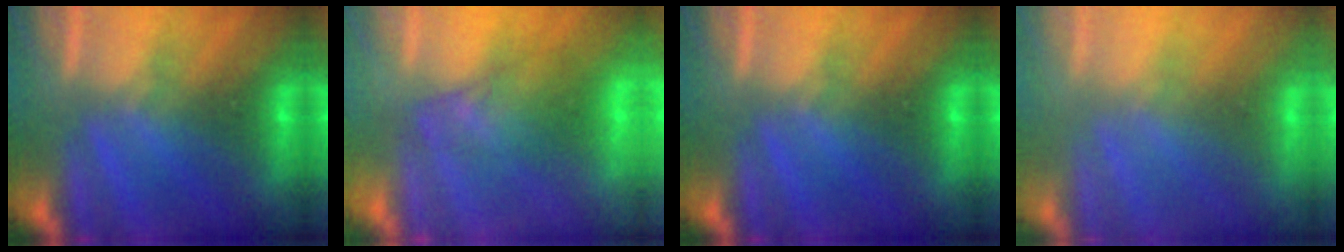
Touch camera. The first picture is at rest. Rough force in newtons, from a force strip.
{"total": 2.5}
{"total": 0.0}
{"total": 2.6}